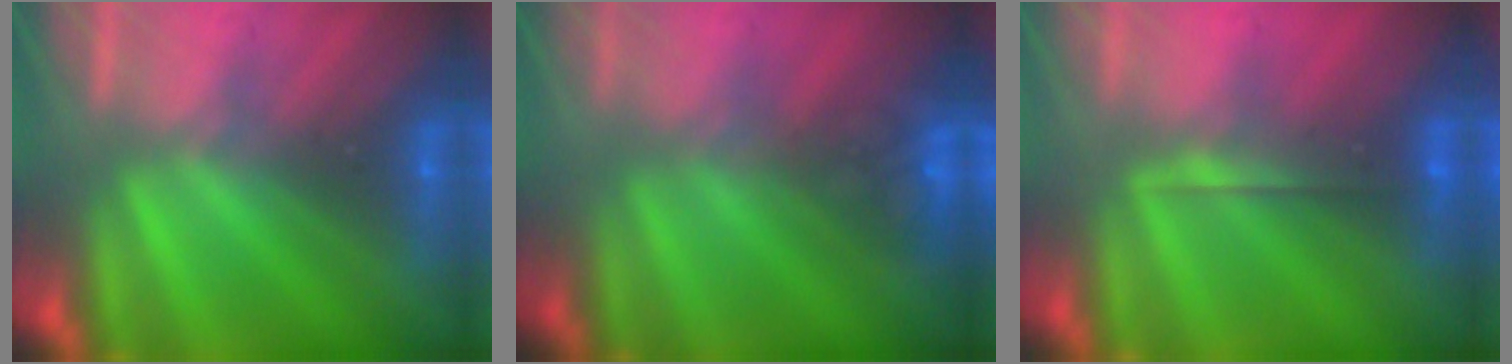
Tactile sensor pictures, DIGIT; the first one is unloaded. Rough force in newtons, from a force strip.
{"total": 4.6}
{"total": 2.6}